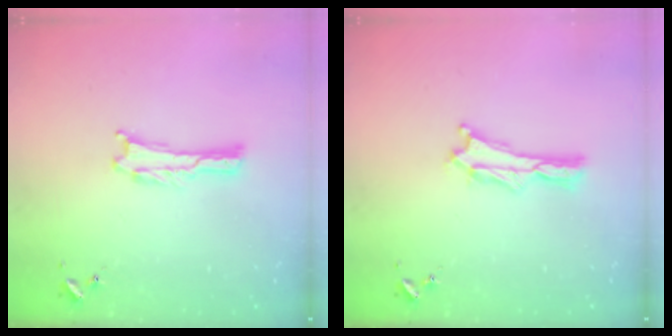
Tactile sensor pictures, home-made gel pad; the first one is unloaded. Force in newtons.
{"total": 0.9, "press": 0.9, "slide": 0.2}